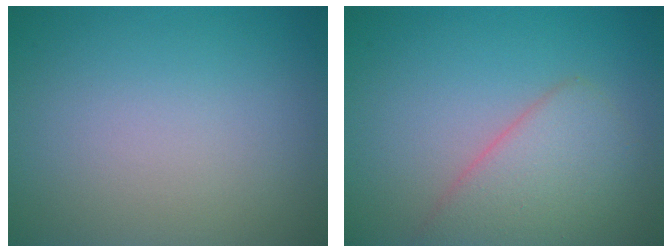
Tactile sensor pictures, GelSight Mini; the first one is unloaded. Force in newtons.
{"total": 4.2, "press": 4.2, "slide": 0.1}